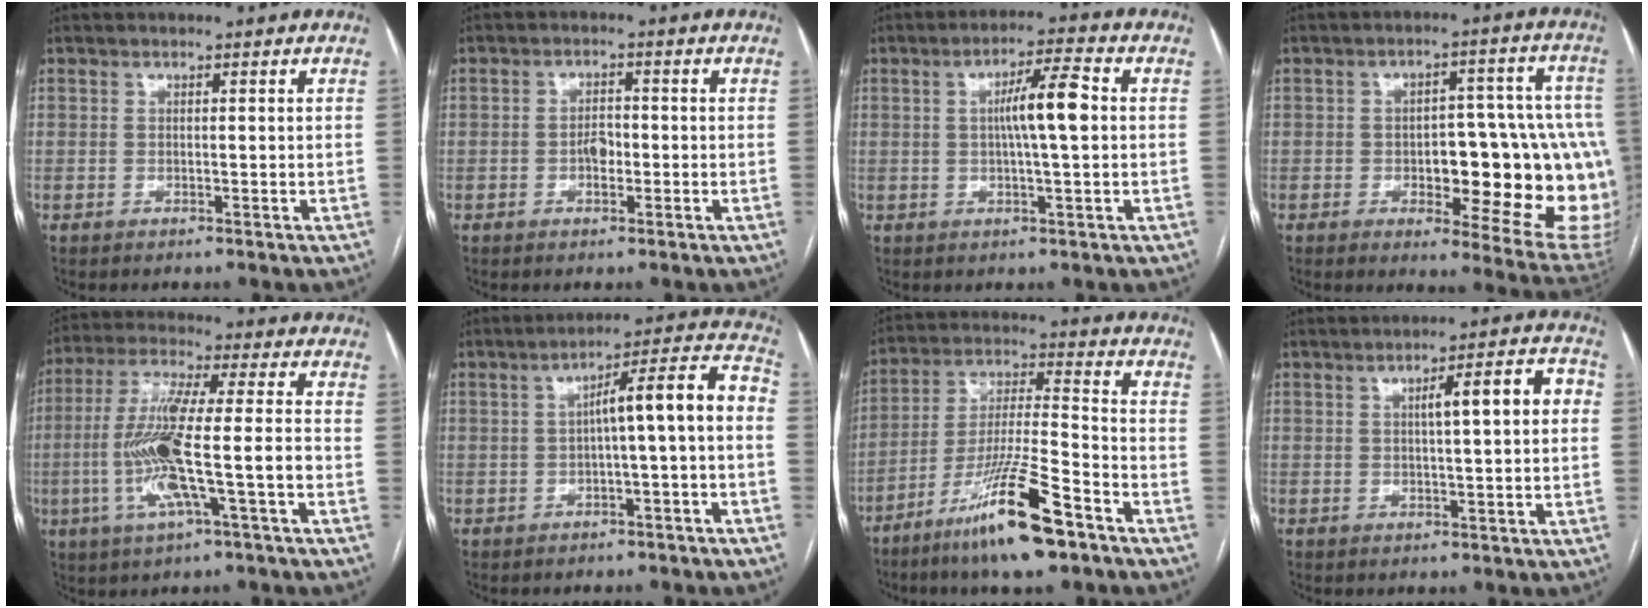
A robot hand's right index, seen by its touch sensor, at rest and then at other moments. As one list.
[{"total": 2.4, "force": [-0.6, 1.4, 1.9], "torque": [-0.030, 0.007, -0.008]}, {"total": 7.0, "force": [0.6, 0.5, 7.0], "torque": [-0.119, 0.012, 0.007]}, {"total": 21.2, "force": [-3.0, 7.4, 19.6], "torque": [-0.161, 0.031, -0.009]}, {"total": 13.1, "force": [-3.3, 0.5, 12.7], "torque": [-0.258, 0.003, -0.062]}, {"total": 10.0, "force": [-1.2, 0.6, 9.9], "torque": [-0.135, 0.040, -0.018]}, {"total": 15.3, "force": [-9.5, 1.2, 11.9], "torque": [-0.231, -0.028, -0.170]}, {"total": 7.1, "force": [0.9, 1.0, 7.0], "torque": [-0.099, 0.025, 0.011]}]